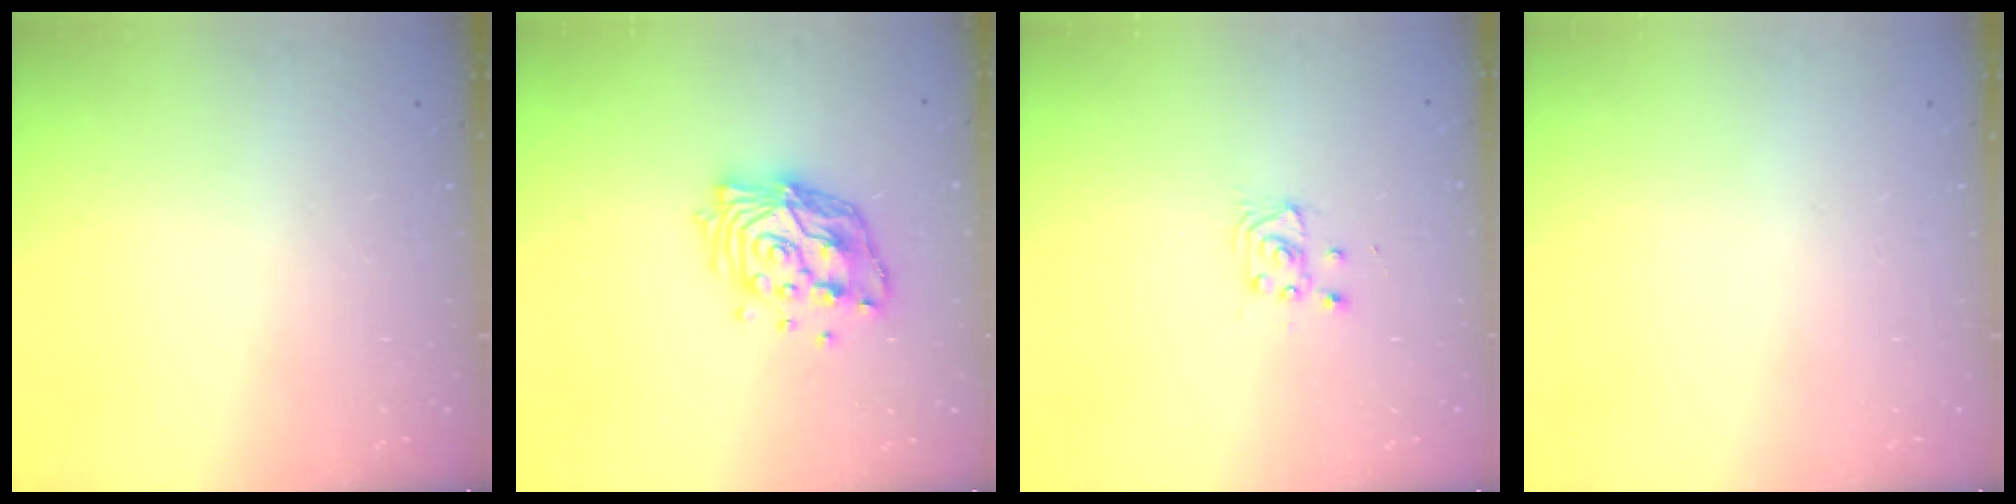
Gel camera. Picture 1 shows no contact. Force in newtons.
{"total": 14.3, "press": 14.2, "slide": 1.4}
{"total": 2.9, "press": 2.9, "slide": 0.4}
{"total": 0.0}